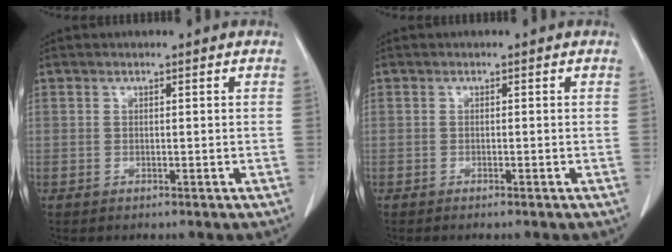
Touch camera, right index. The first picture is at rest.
{"total": 0.7, "force": [-0.6, -0.1, 0.4], "torque": [-0.007, 0.000, -0.008]}